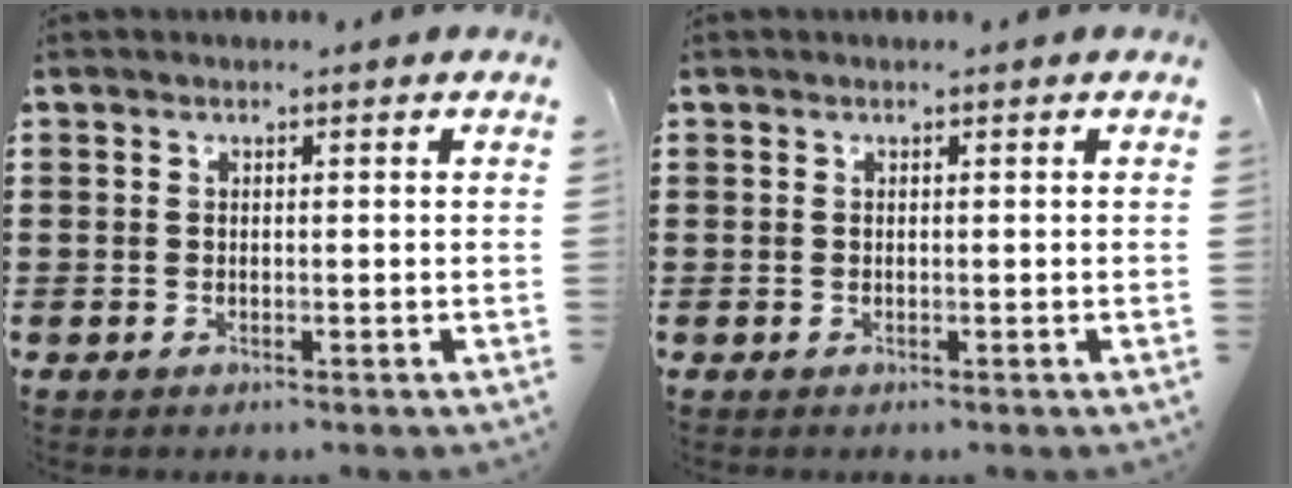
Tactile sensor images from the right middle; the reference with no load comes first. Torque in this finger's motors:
{"motor_torque": [0.00, 0.00, 0.00, 0.00]}